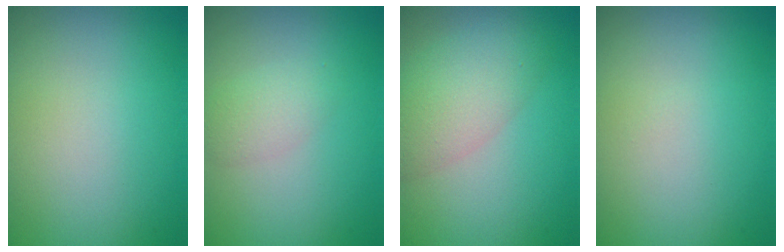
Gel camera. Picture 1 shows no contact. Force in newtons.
{"total": 1.8, "press": 1.8, "slide": 0.1}
{"total": 4.9, "press": 4.9, "slide": 0.3}
{"total": 0.0}